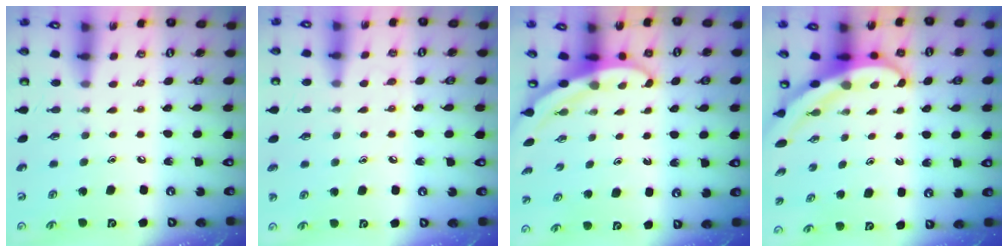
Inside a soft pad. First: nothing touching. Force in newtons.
{"total": 5.0, "press": 4.9, "slide": 1.0}
{"total": 3.3, "press": 3.3, "slide": 0.1}
{"total": 5.3, "press": 5.2, "slide": 0.7}